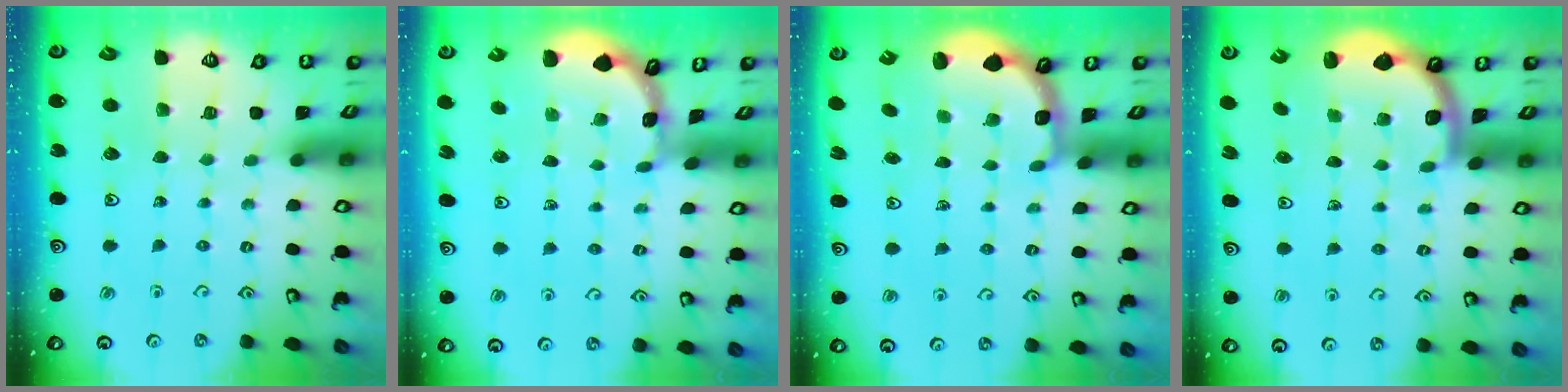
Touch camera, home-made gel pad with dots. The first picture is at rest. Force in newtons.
{"total": 1.3, "press": 1.3, "slide": 0.1}
{"total": 3.0, "press": 2.0, "slide": 2.2}
{"total": 1.6, "press": 1.6, "slide": 0.1}